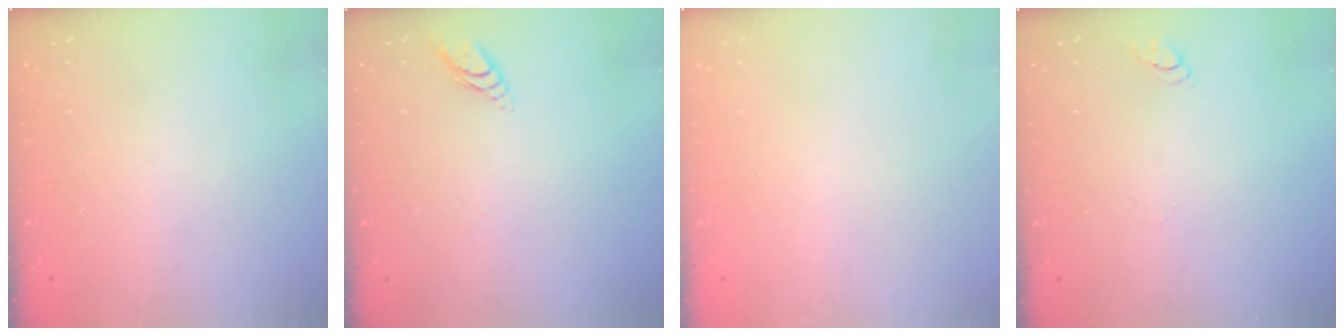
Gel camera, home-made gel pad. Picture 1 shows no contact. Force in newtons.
{"total": 4.0, "press": 4.0, "slide": 0.4}
{"total": 0.0}
{"total": 2.9, "press": 2.8, "slide": 0.3}